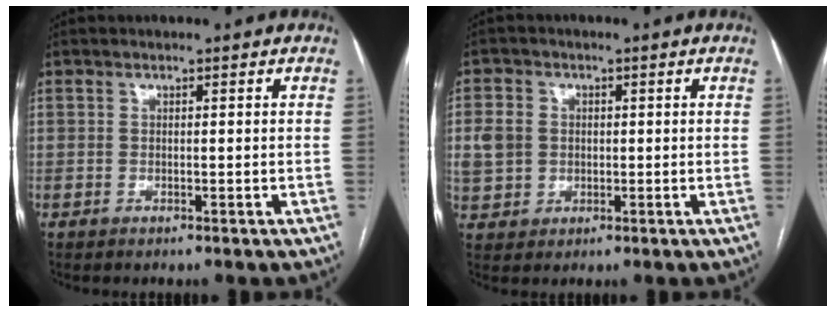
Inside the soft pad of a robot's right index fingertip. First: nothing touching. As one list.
[{"total": 6.3, "force": [0.5, 5.6, 2.7], "torque": [-0.067, 0.013, 0.018]}]